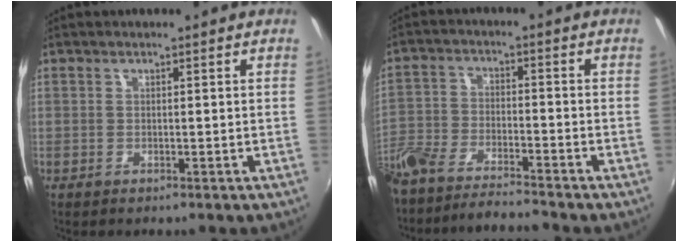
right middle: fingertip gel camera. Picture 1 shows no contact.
{"total": 12.2, "force": [-10.7, 2.0, 5.4], "torque": [-0.138, -0.021, -0.204]}